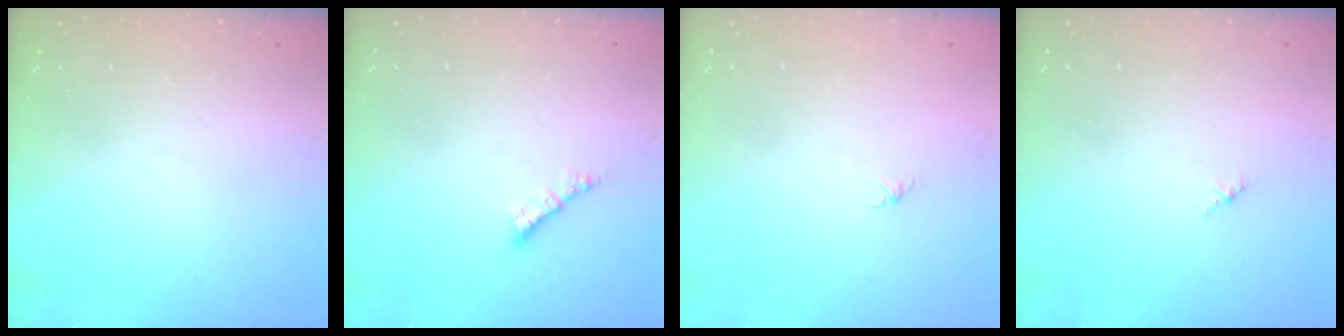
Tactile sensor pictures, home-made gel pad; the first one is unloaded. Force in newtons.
{"total": 2.4, "press": 2.4, "slide": 0.2}
{"total": 0.0}
{"total": 1.4, "press": 1.4, "slide": 0.4}